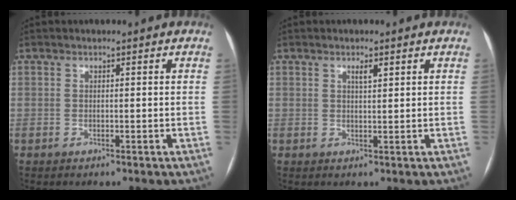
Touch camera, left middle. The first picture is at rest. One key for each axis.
{"total": 1.5, "fx": 0.9, "fy": 0.3, "fz": 1.2, "tx": -0.023, "ty": 0.001, "tz": 0.015}